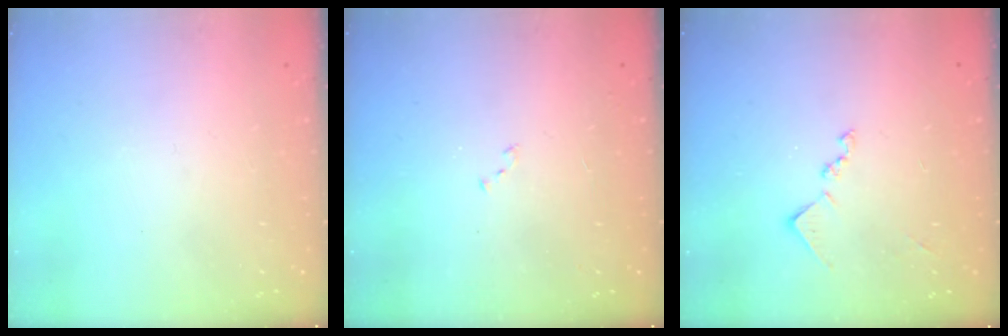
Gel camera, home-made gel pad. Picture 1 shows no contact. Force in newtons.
{"total": 6.6, "press": 6.5, "slide": 0.8}
{"total": 8.9, "press": 8.9, "slide": 0.6}